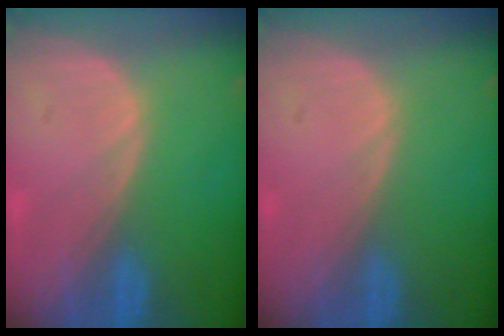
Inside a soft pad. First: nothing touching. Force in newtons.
{"total": 0.0}